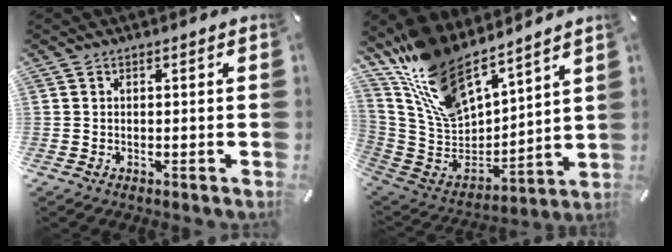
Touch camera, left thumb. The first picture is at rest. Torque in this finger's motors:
{"motor_torque": [2.01, -0.99, 0.63, -0.48, 0.25]}